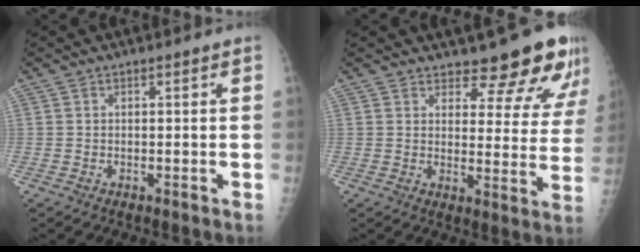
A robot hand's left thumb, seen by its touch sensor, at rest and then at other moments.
{"total": 12.6, "force": [10.6, 4.2, 5.4], "torque": [-0.023, -0.077, 0.121]}